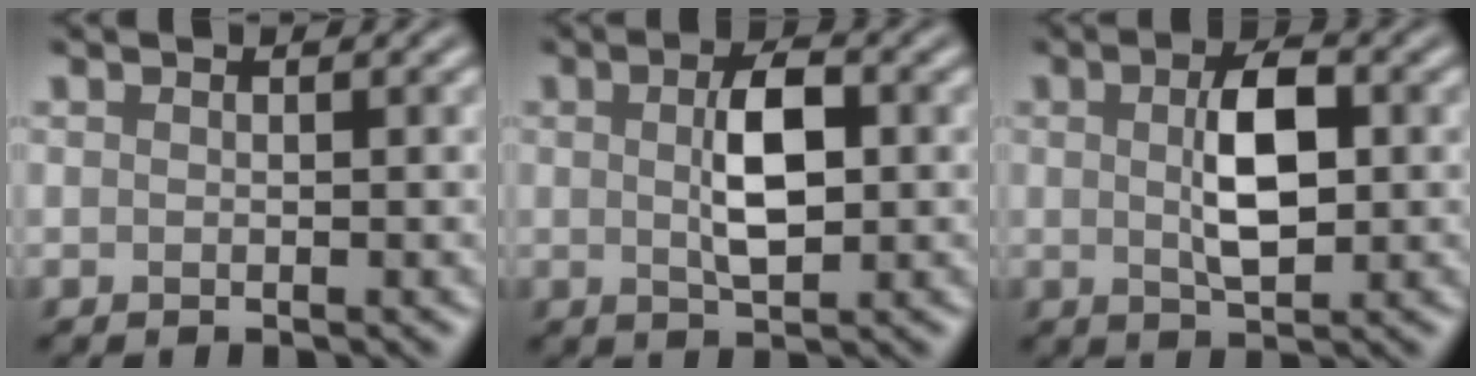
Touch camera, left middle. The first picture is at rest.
{"total": 4.5, "force": [0.4, 1.9, 4.0], "torque": [-0.081, 0.003, 0.007]}
{"total": 5.0, "force": [0.5, 2.2, 4.5], "torque": [-0.086, 0.003, 0.010]}